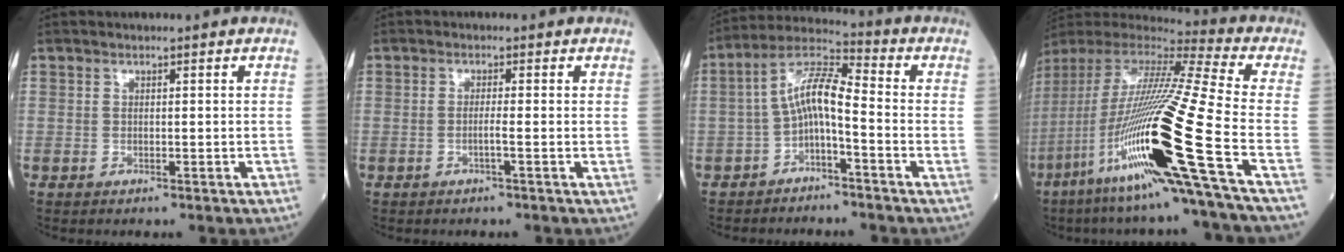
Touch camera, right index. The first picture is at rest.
{"total": 1.3, "force": [-0.5, -0.2, 1.2], "torque": [-0.023, 0.000, -0.012]}
{"total": 7.5, "force": [-1.9, 1.9, 7.0], "torque": [-0.135, 0.031, -0.040]}
{"total": 28.3, "force": [-10.3, -0.4, 26.4], "torque": [-0.502, -0.050, -0.198]}